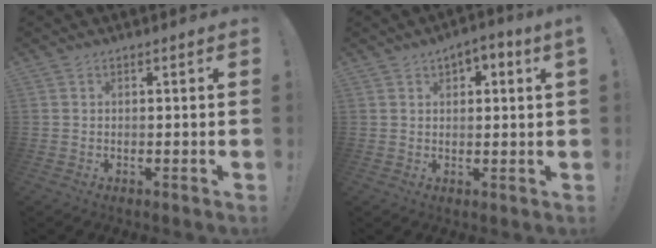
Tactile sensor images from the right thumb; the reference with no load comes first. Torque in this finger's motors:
{"motor_torque": [0.01, 0.01, 0.08, 0.11, 0.04]}